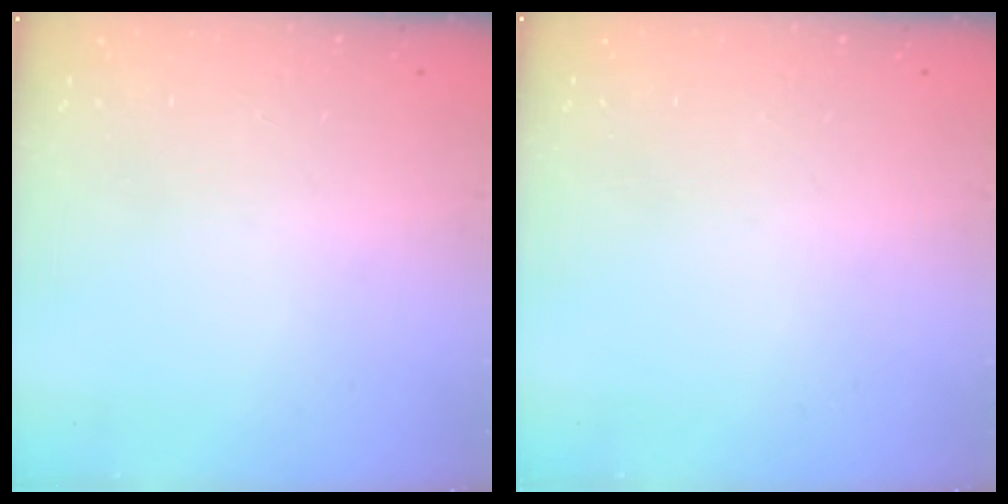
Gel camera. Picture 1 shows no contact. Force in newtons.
{"total": 0.0}